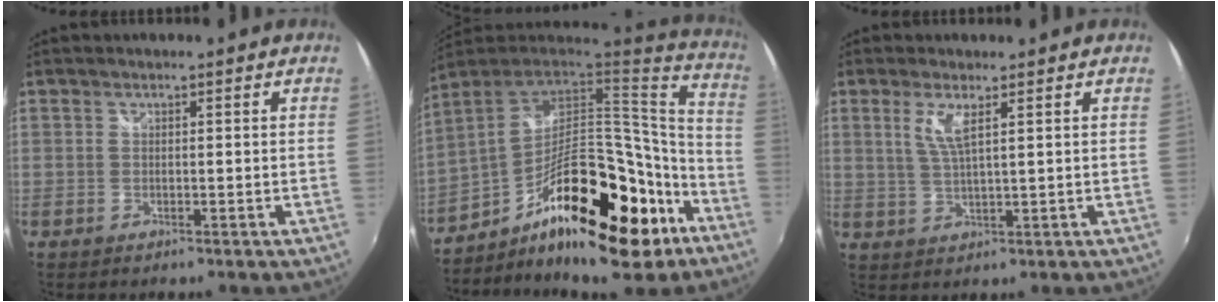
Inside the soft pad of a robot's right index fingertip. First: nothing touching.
{"total": 25.7, "force": [-12.7, 9.5, 20.2], "torque": [-0.314, -0.005, -0.200]}
{"total": 4.3, "force": [1.9, 0.5, 3.8], "torque": [-0.078, -0.005, 0.039]}